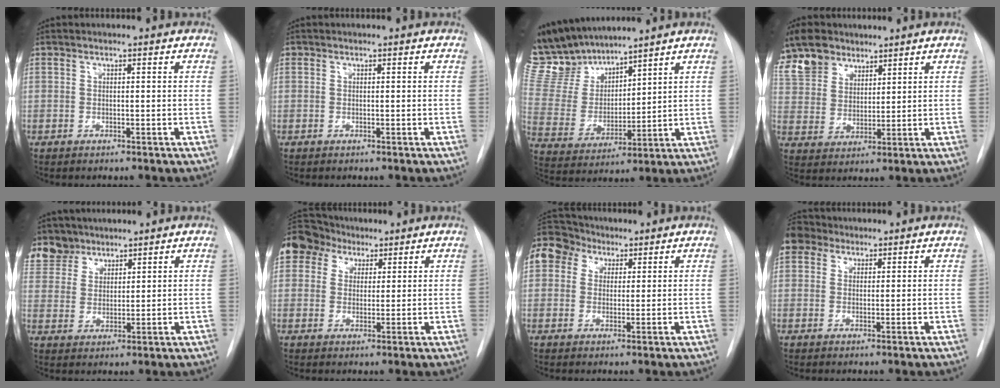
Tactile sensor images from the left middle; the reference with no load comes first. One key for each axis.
{"total": 0.0}
{"total": 13.1, "fx": 11.9, "fy": 3.5, "fz": 4.1, "tx": -0.098, "ty": 0.009, "tz": 0.246}
{"total": 12.3, "fx": 9.0, "fy": 7.6, "fz": 3.7, "tx": -0.096, "ty": 0.027, "tz": 0.181}
{"total": 9.7, "fx": 7.6, "fy": 5.8, "fz": 1.5, "tx": -0.039, "ty": 0.019, "tz": 0.156}
{"total": 14.5, "fx": 8.3, "fy": 10.9, "fz": 4.7, "tx": -0.143, "ty": 0.070, "tz": 0.161}
{"total": 16.4, "fx": 7.8, "fy": 13.0, "fz": 6.3, "tx": -0.199, "ty": 0.087, "tz": 0.153}
{"total": 3.9, "fx": 2.9, "fy": 2.6, "fz": 0.3, "tx": -0.007, "ty": 0.018, "tz": 0.051}